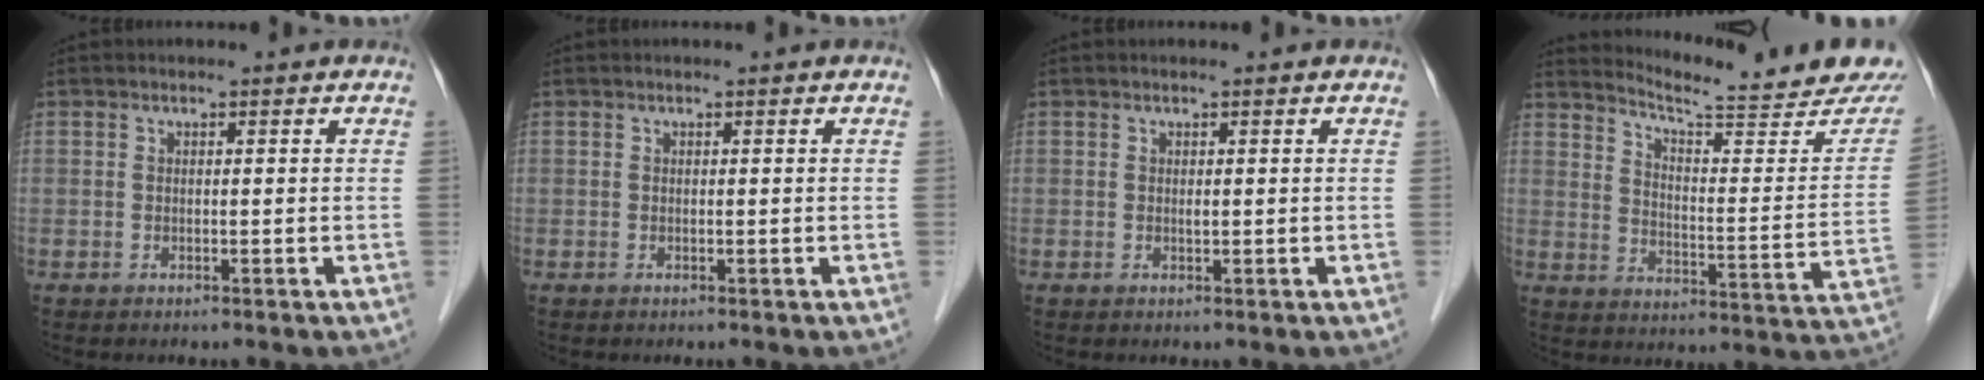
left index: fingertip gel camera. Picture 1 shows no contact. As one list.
[{"total": 0.0}, {"total": 0.5, "force": [0.2, 0.1, 0.5], "torque": [-0.009, 0.000, 0.004]}, {"total": 19.5, "force": [18.4, 0.6, 6.7], "torque": [-0.099, -0.082, 0.236]}]